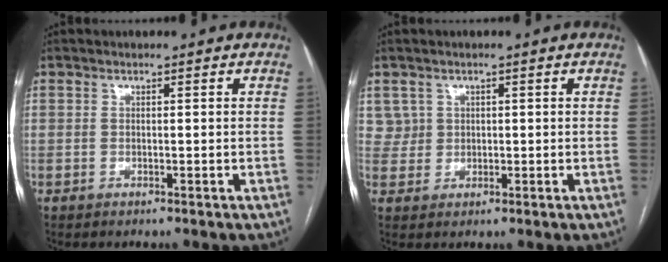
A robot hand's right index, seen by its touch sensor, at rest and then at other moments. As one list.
[{"total": 3.1, "force": [1.3, 2.8, -0.2], "torque": [0.019, 0.009, 0.022]}]